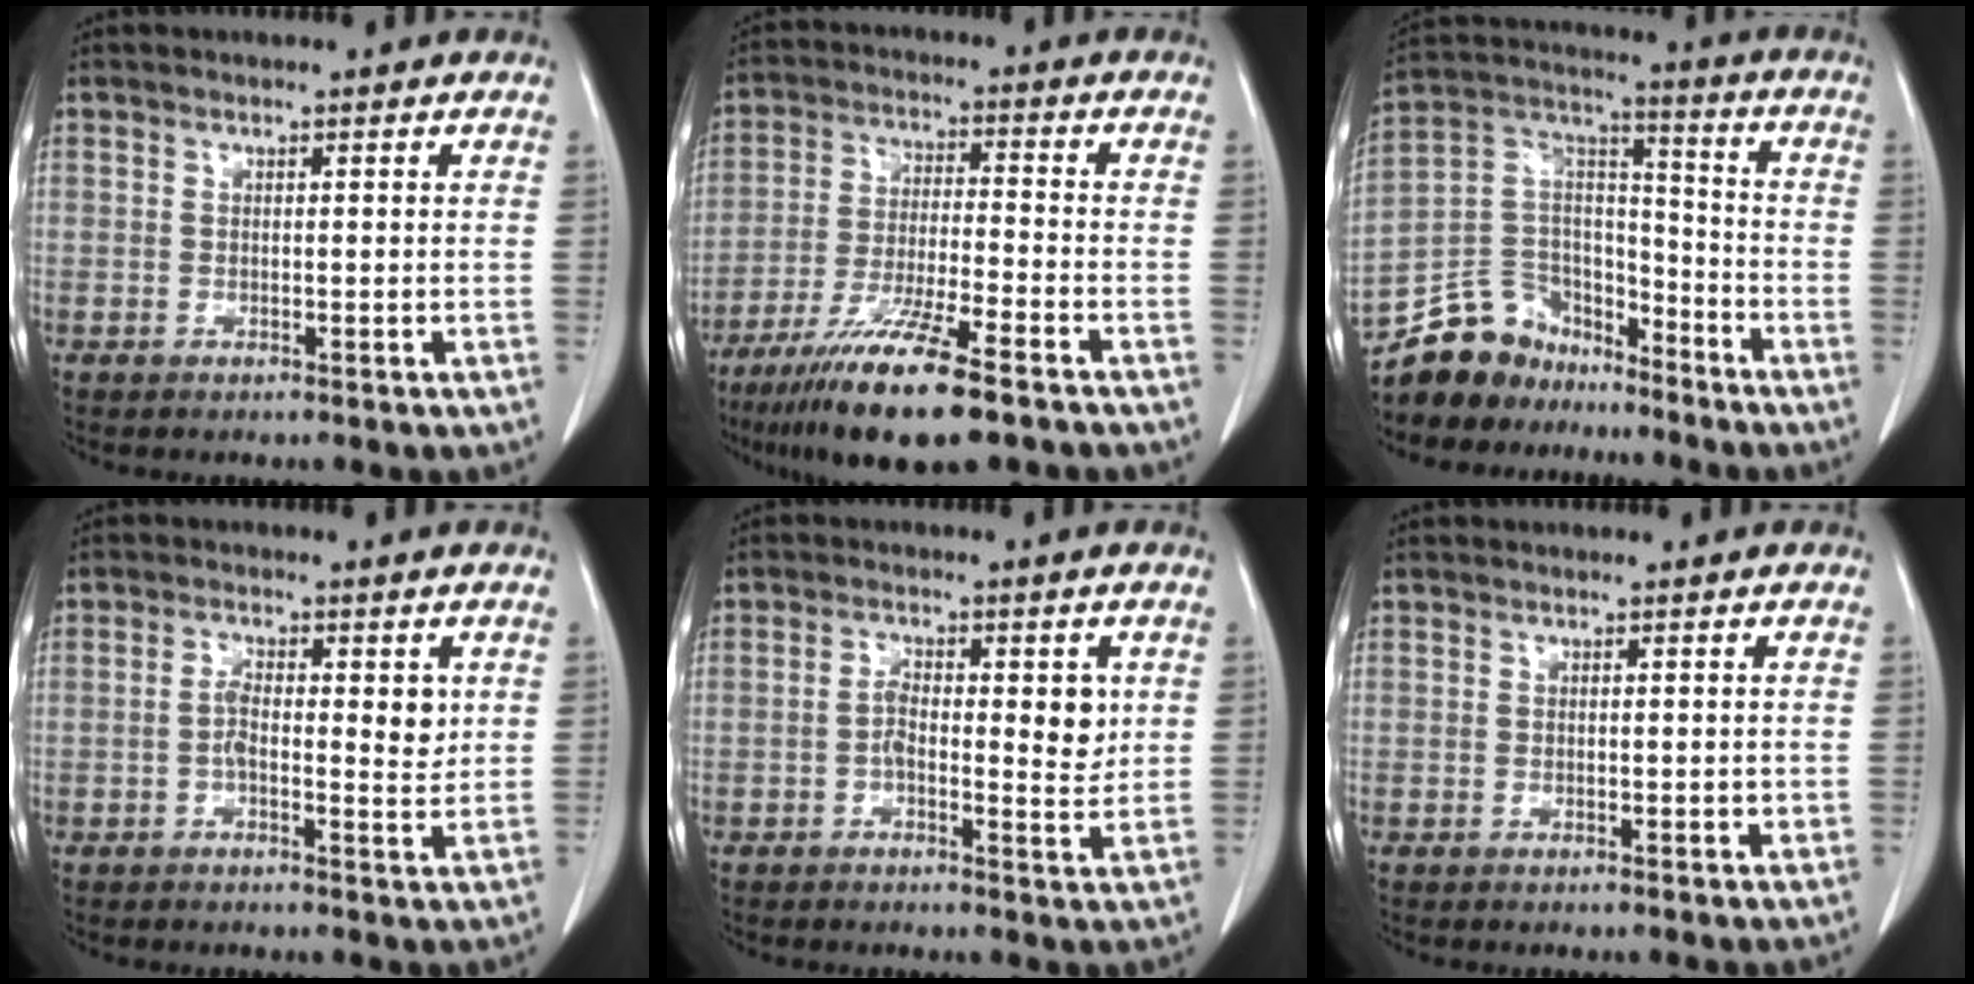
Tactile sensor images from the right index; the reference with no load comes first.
{"total": 13.7, "force": [-9.2, 1.1, 10.1], "torque": [-0.192, -0.038, -0.163]}
{"total": 13.0, "force": [-10.8, 6.9, 1.8], "torque": [-0.044, 0.070, -0.197]}
{"total": 5.6, "force": [0.5, 2.0, 5.2], "torque": [-0.084, 0.003, 0.004]}
{"total": 6.4, "force": [0.4, 2.5, 5.9], "torque": [-0.088, 0.005, 0.005]}
{"total": 1.3, "force": [-0.1, 0.5, 1.2], "torque": [-0.018, -0.002, 0.003]}